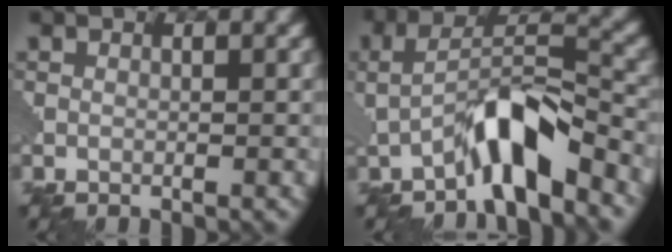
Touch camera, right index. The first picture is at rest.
{"total": 5.7, "force": [-3.2, 1.6, 4.4], "torque": [-0.079, 0.016, -0.057]}